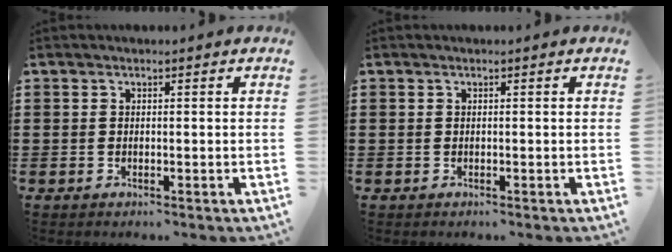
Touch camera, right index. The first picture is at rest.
{"total": 0.0}